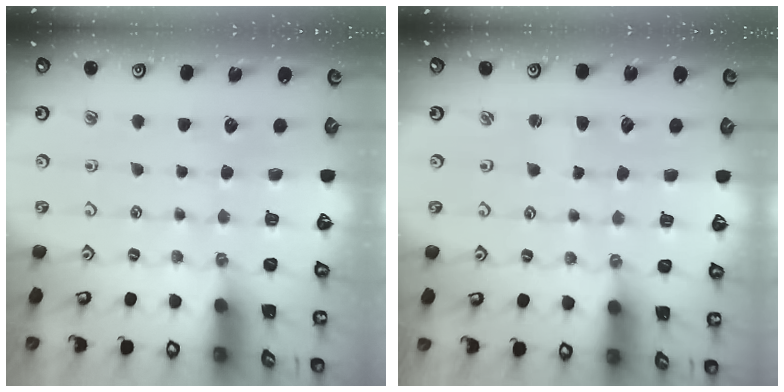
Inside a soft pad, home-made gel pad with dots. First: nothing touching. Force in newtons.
{"total": 0.7, "press": 0.7, "slide": 0.1}